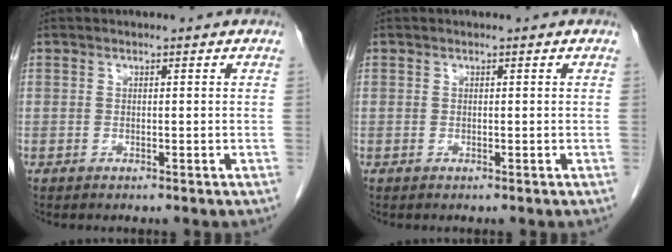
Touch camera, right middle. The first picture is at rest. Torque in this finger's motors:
{"motor_torque": [-0.01, -0.08, -0.01, 0.00]}